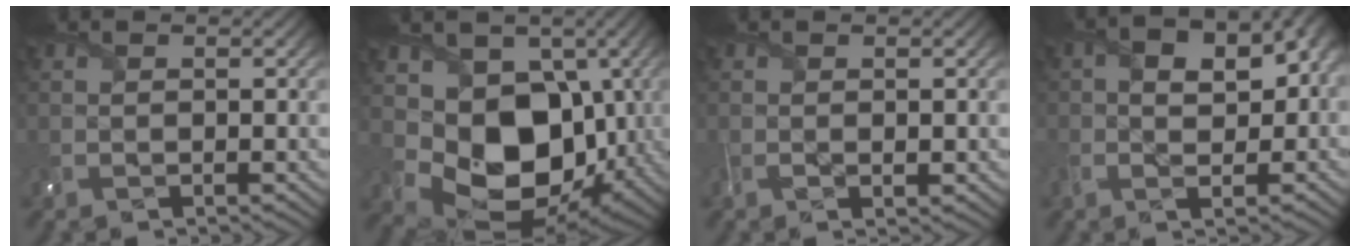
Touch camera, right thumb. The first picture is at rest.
{"total": 12.9, "force": [1.1, 10.0, 8.1], "torque": [-0.145, -0.033, 0.018]}
{"total": 1.9, "force": [-0.2, 1.0, 1.6], "torque": [-0.035, -0.007, -0.004]}
{"total": 9.6, "force": [1.4, 5.1, 8.1], "torque": [-0.113, 0.017, 0.022]}